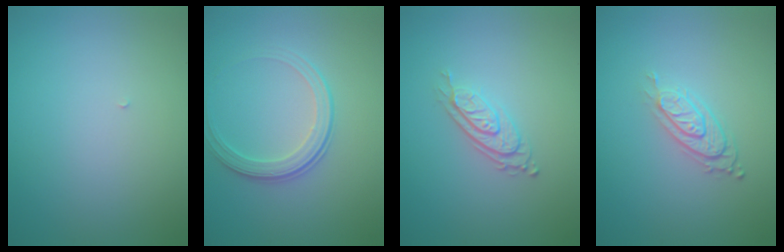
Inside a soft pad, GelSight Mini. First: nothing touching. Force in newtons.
{"total": 2.5, "press": 1.9, "slide": 1.7}
{"total": 2.8, "press": 2.0, "slide": 2.0}
{"total": 3.1, "press": 2.1, "slide": 2.3}